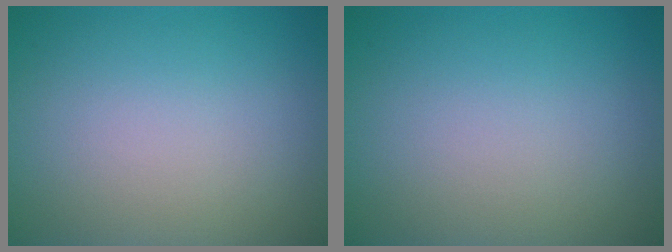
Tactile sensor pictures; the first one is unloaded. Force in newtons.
{"total": 0.0}